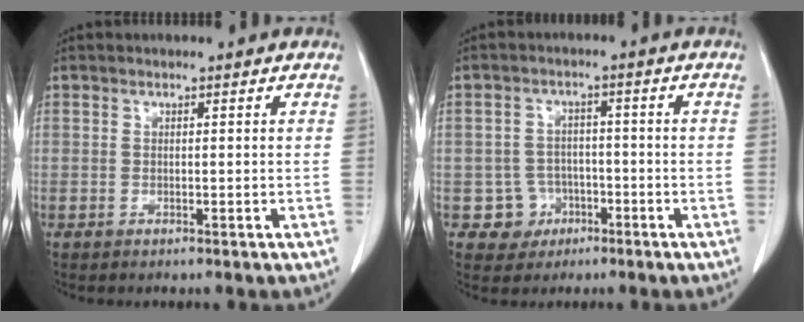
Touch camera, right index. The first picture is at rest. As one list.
[{"total": 4.8, "force": [-1.8, 4.4, 0.0], "torque": [0.008, 0.015, -0.024]}]